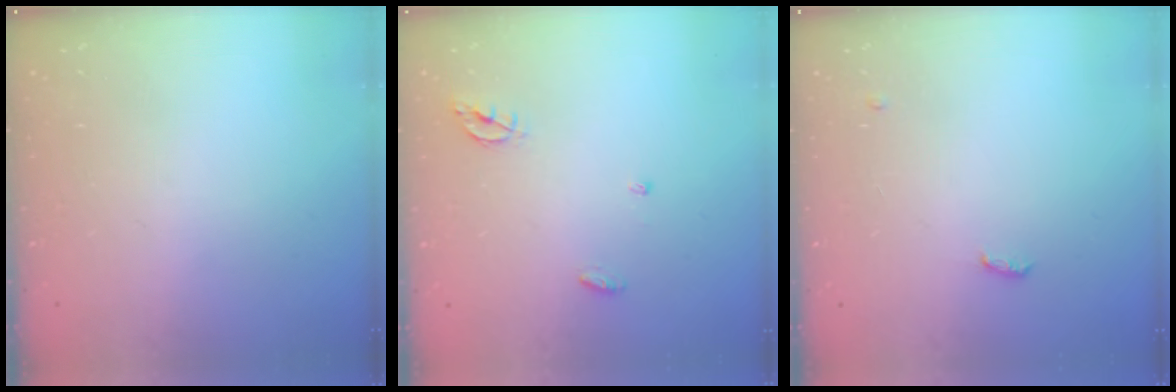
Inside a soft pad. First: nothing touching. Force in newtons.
{"total": 4.2, "press": 4.2, "slide": 0.3}
{"total": 7.6, "press": 4.2, "slide": 6.4}